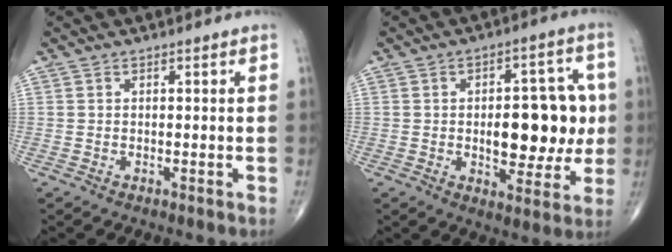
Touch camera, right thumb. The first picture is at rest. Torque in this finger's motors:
{"motor_torque": [0.44, 0.54, 0.30, 0.24, 0.04]}